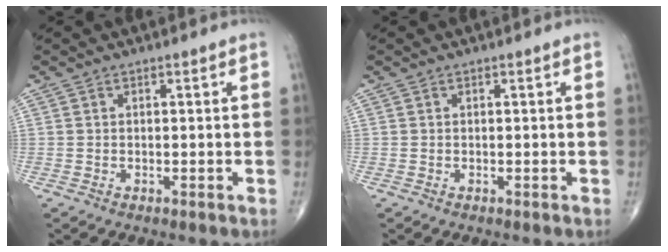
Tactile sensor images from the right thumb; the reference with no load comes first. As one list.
[{"total": 0.0}]